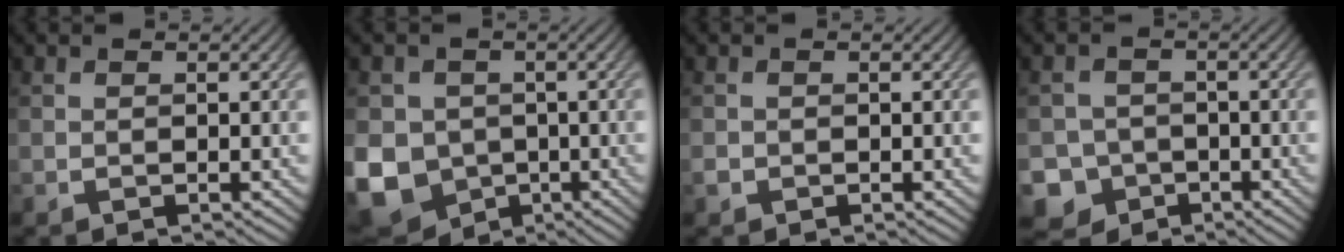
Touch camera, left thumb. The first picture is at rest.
{"total": 11.0, "force": [-2.3, 9.7, 4.8], "torque": [-0.145, -0.041, -0.060]}
{"total": 0.8, "force": [-0.4, 0.7, 0.2], "torque": [-0.005, -0.004, -0.010]}
{"total": 6.1, "force": [-3.2, 5.1, 1.1], "torque": [-0.022, -0.014, -0.073]}